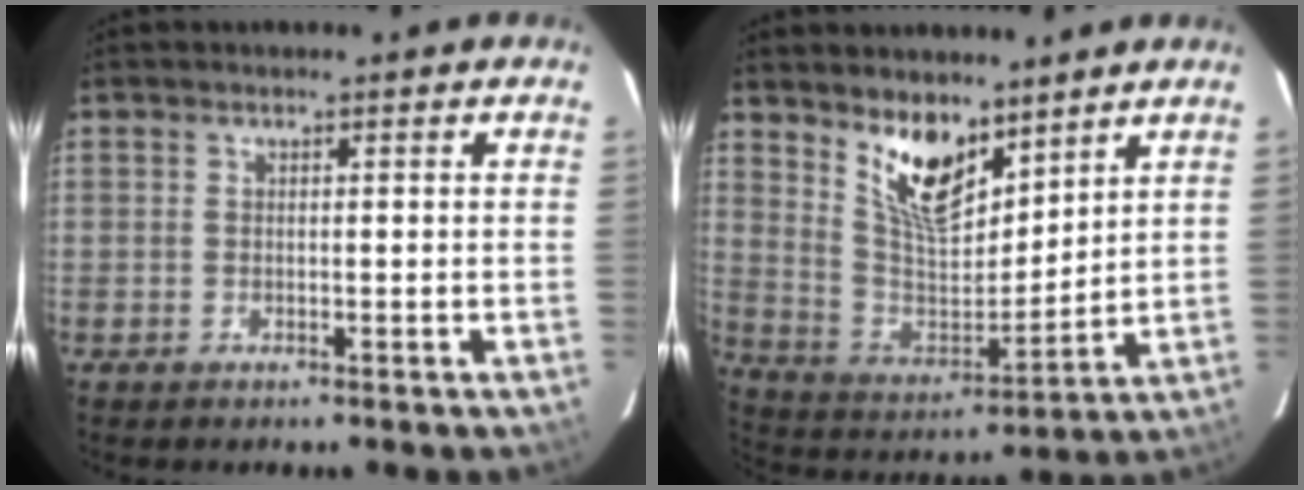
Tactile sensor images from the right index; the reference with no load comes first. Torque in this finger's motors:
{"motor_torque": [0.79, 0.74, 0.65, 0.12]}